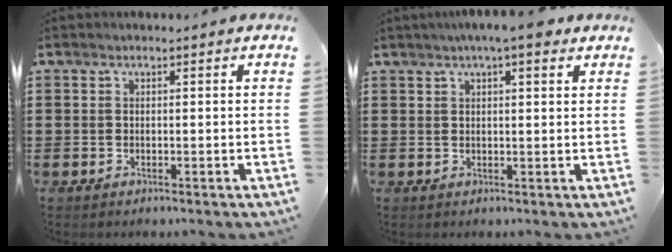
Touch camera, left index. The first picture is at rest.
{"total": 4.2, "force": [2.8, 0.7, 3.1], "torque": [-0.058, 0.005, 0.047]}